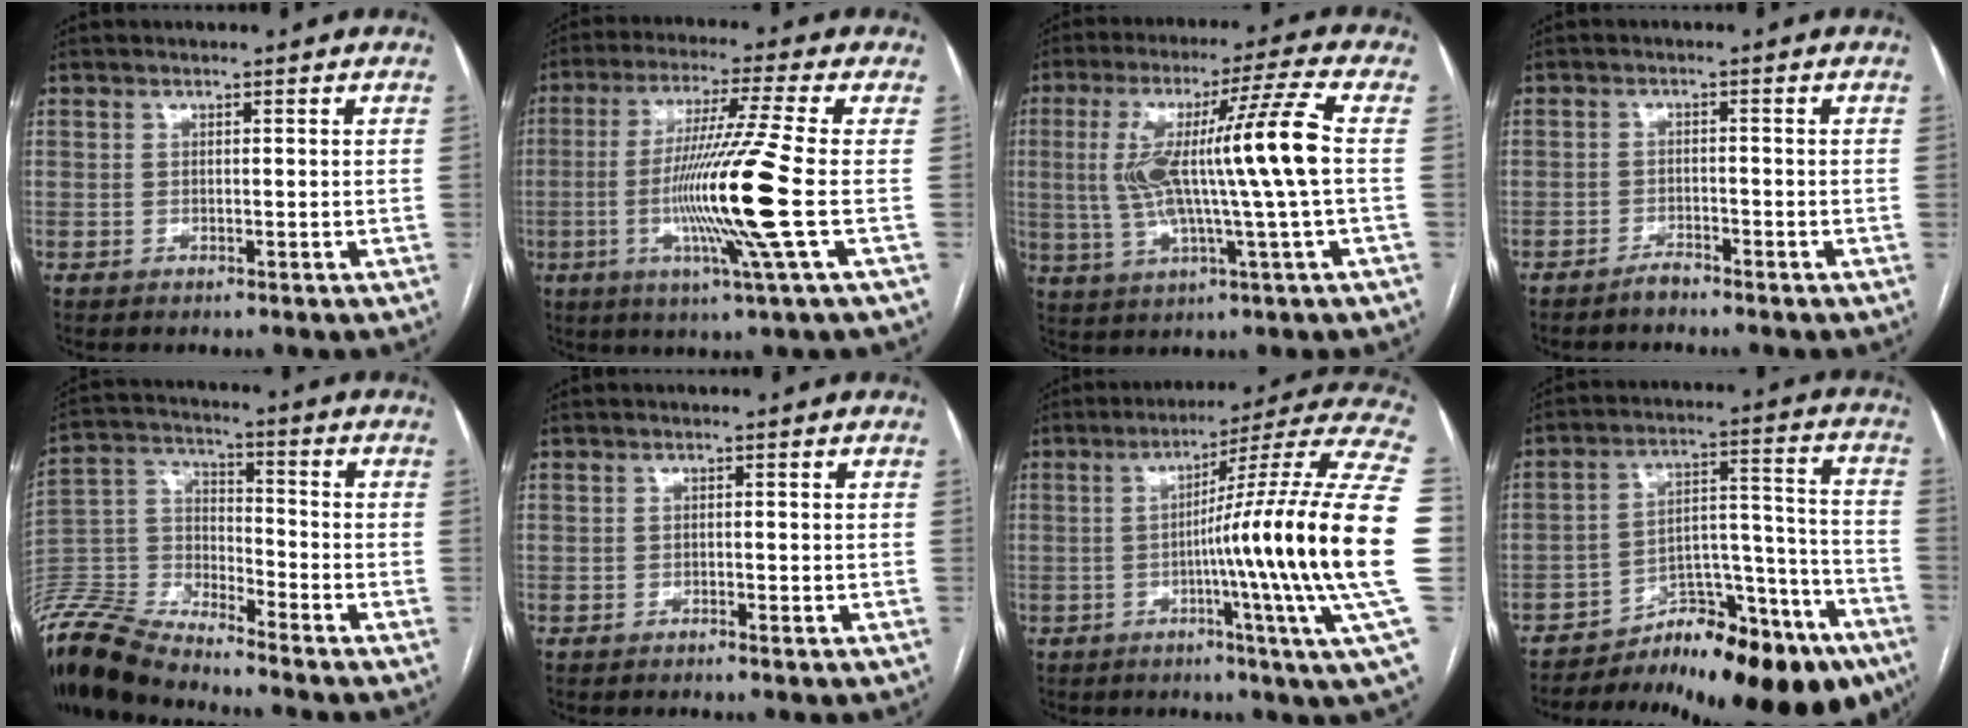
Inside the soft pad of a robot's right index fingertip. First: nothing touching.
{"total": 14.3, "force": [-2.7, -2.5, 13.8], "torque": [-0.271, -0.024, -0.056]}
{"total": 14.6, "force": [0.6, -0.9, 14.5], "torque": [-0.277, 0.018, 0.009]}
{"total": 1.5, "force": [-1.5, -0.1, 0.4], "torque": [-0.007, -0.001, -0.028]}
{"total": 13.6, "force": [-13.1, 1.4, 3.2], "torque": [-0.068, 0.020, -0.260]}
{"total": 0.8, "force": [-0.5, 0.2, 0.5], "torque": [-0.011, 0.000, -0.007]}
{"total": 23.9, "force": [-2.8, -2.6, 23.6], "torque": [-0.267, 0.006, -0.068]}
{"total": 20.5, "force": [-16.5, 5.2, 10.9], "torque": [-0.080, 0.044, -0.239]}